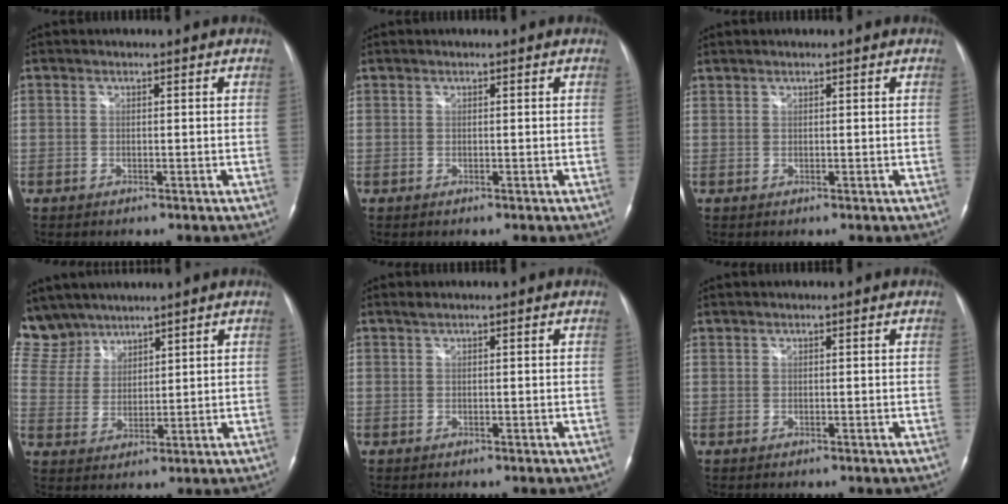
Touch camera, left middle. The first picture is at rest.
{"total": 0.0}
{"total": 0.5, "force": [0.5, 0.0, 0.0], "torque": [-0.006, 0.006, 0.014]}
{"total": 9.6, "force": [8.4, 4.8, 0.6], "torque": [-0.026, 0.016, 0.181]}
{"total": 0.6, "force": [0.5, -0.1, 0.3], "torque": [-0.013, 0.007, 0.014]}
{"total": 0.0}